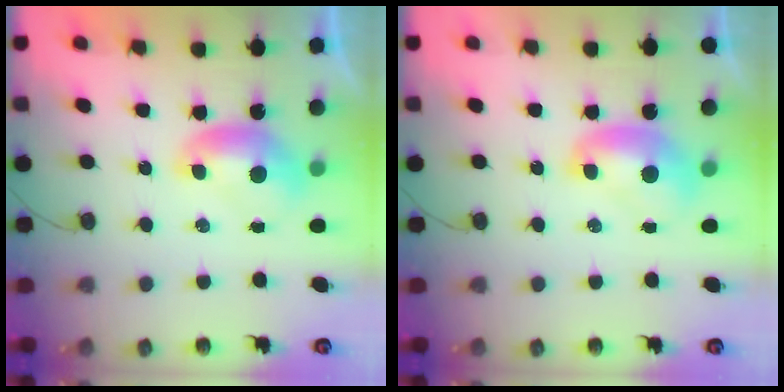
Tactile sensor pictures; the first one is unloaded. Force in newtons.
{"total": 1.9, "press": 1.9, "slide": 0.2}